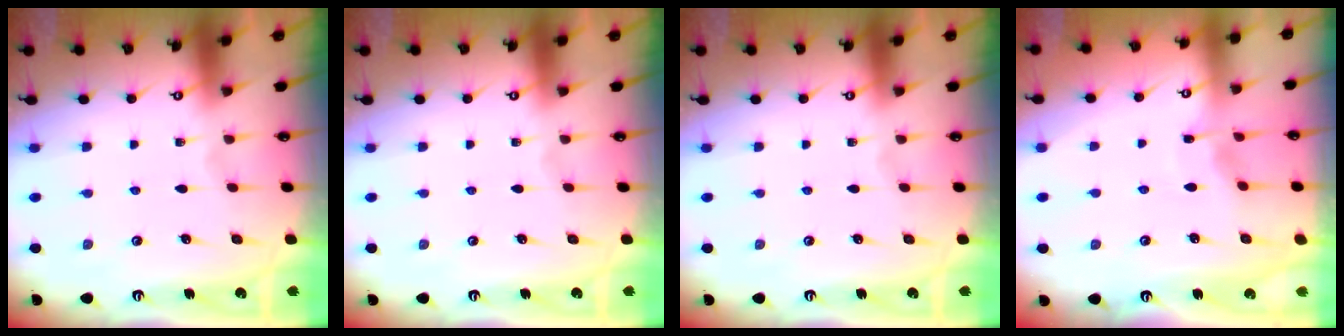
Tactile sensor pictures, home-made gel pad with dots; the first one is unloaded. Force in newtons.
{"total": 0.0}
{"total": 0.0}
{"total": 3.0, "press": 2.9, "slide": 0.4}